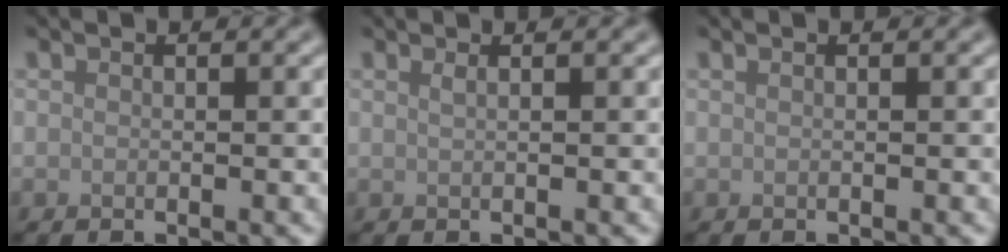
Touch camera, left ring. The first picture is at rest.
{"total": 0.9, "force": [0.4, 0.4, 0.7], "torque": [-0.004, -0.001, 0.002]}
{"total": 0.6, "force": [0.3, 0.3, 0.4], "torque": [-0.003, 0.001, 0.000]}